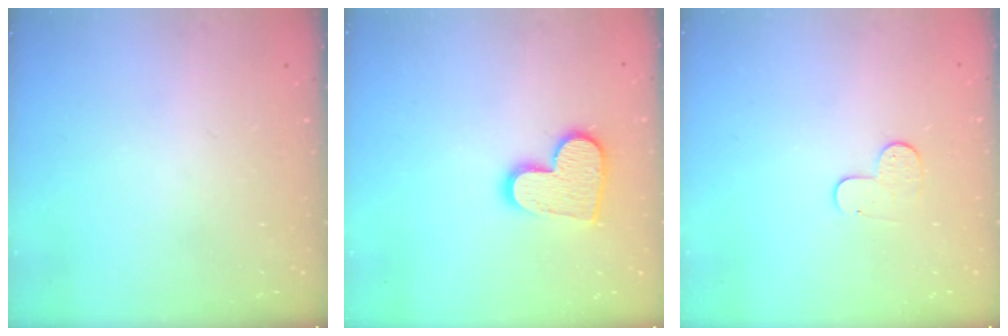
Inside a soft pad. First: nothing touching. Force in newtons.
{"total": 12.7, "press": 12.7, "slide": 0.5}
{"total": 6.9, "press": 6.9, "slide": 0.5}